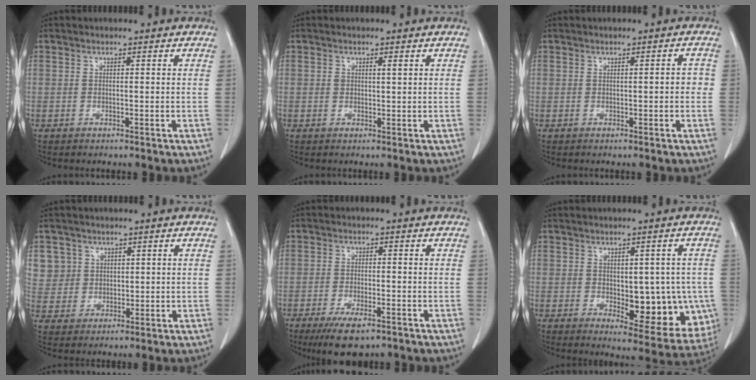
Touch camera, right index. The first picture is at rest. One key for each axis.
{"total": 0.9, "fx": 0.5, "fy": 0.4, "fz": 0.6, "tx": -0.014, "ty": 0.004, "tz": 0.011}
{"total": 1.5, "fx": -0.2, "fy": 0.5, "fz": 1.3, "tx": -0.012, "ty": 0.004, "tz": -0.003}
{"total": 6.3, "fx": 2.7, "fy": 5.7, "fz": 0.0, "tx": 0.008, "ty": 0.010, "tz": 0.062}
{"total": 6.9, "fx": -4.6, "fy": 2.1, "fz": 4.7, "tx": -0.081, "ty": -0.012, "tz": -0.071}
{"total": 14.4, "fx": -2.3, "fy": 6.0, "fz": 12.9, "tx": -0.128, "ty": 0.004, "tz": -0.007}